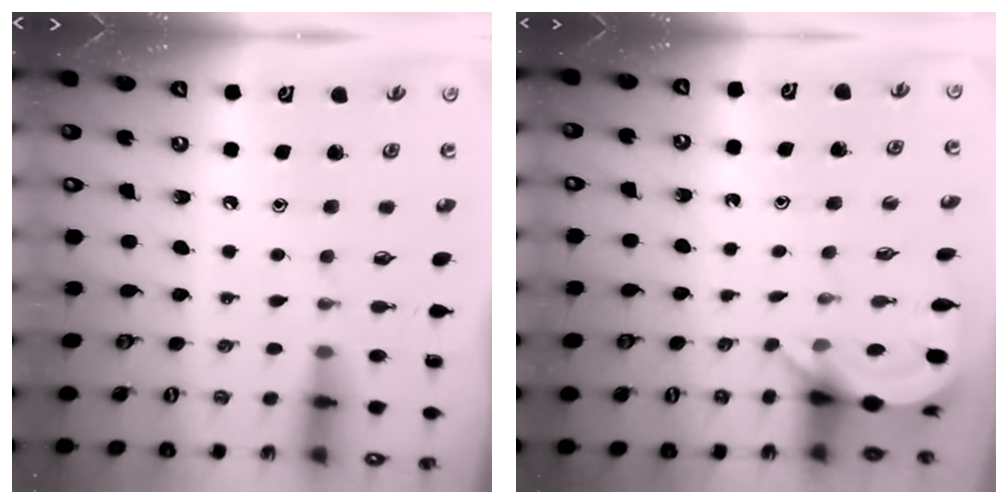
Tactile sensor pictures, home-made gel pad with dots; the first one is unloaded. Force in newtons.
{"total": 4.6, "press": 4.6, "slide": 0.3}